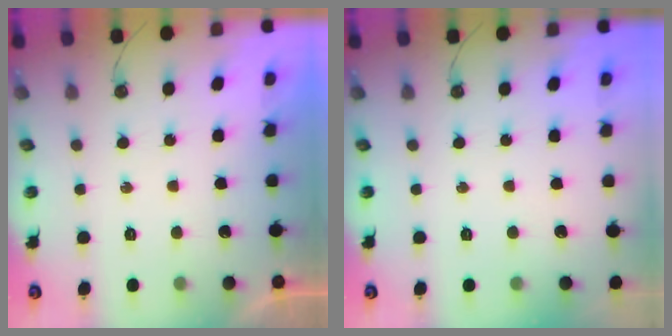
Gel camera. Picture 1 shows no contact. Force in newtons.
{"total": 0.0}